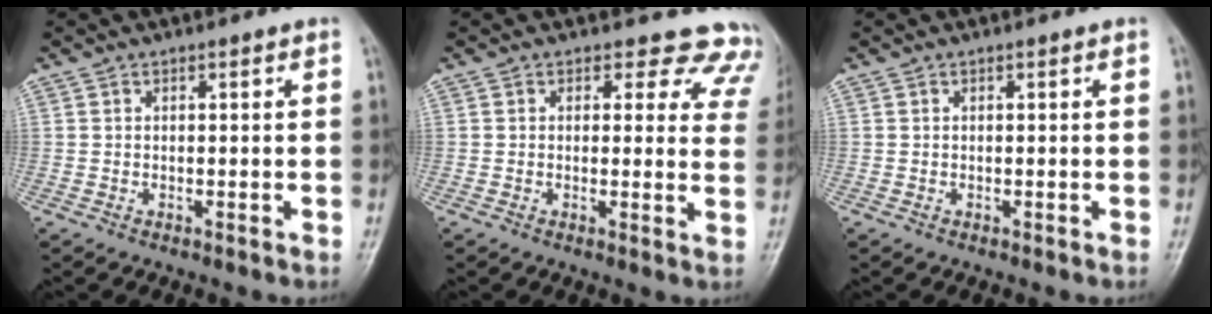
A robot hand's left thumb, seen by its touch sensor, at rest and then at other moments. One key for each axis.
{"total": 10.4, "fx": 9.0, "fy": 5.1, "fz": 1.2, "tx": 0.047, "ty": -0.044, "tz": 0.061}
{"total": 0.0}